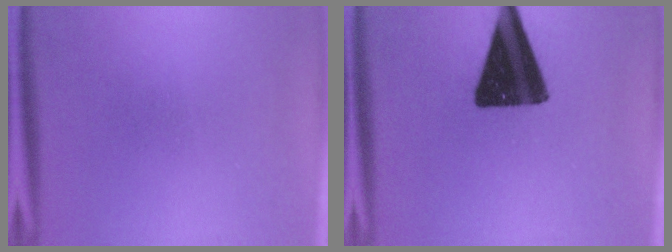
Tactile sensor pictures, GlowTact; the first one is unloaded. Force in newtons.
{"total": 18.0}